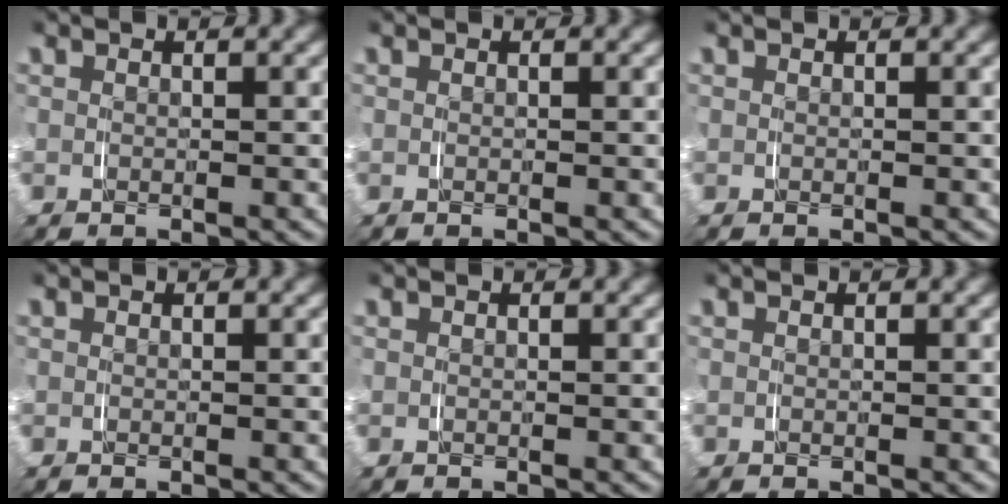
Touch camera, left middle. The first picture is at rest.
{"total": 0.0}
{"total": 0.0}
{"total": 0.0}
{"total": 0.0}
{"total": 0.0}